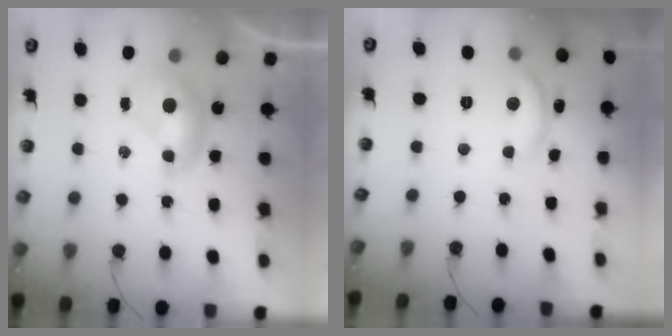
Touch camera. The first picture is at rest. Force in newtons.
{"total": 4.6, "press": 4.6, "slide": 0.6}